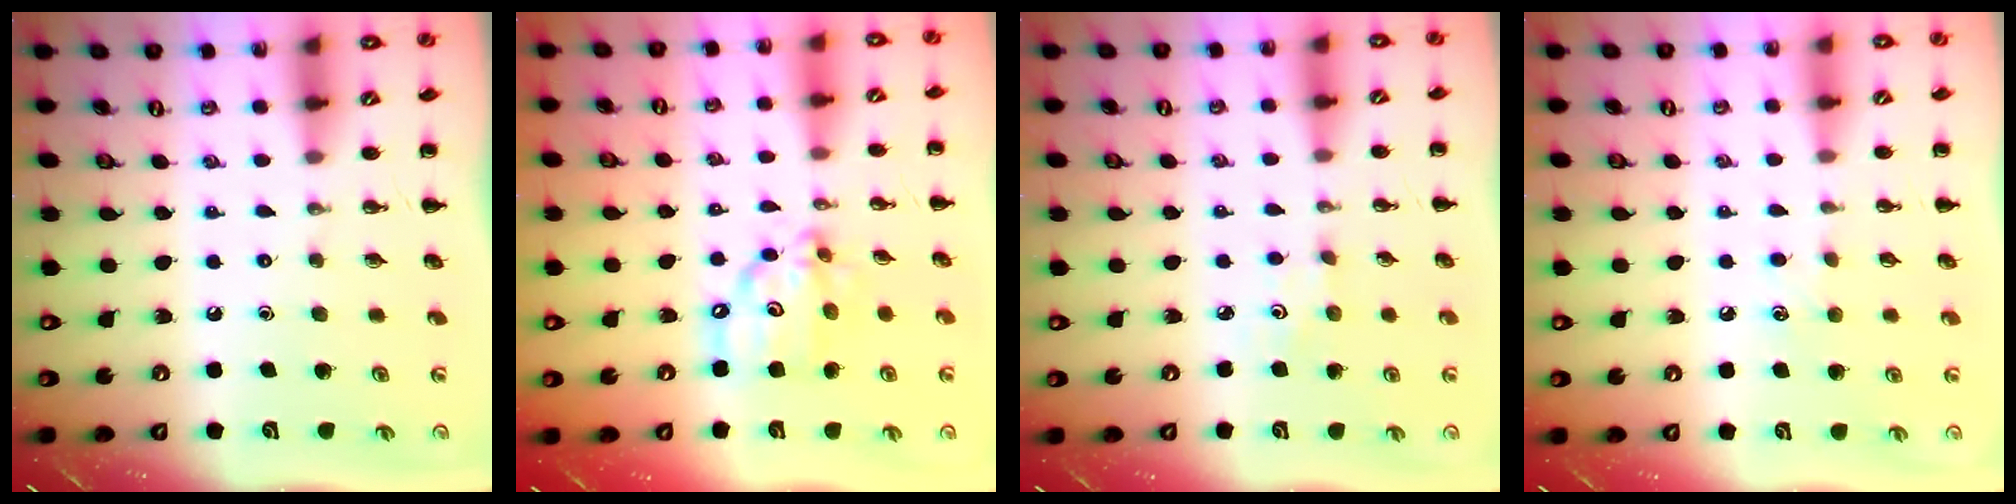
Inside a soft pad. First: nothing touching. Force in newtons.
{"total": 11.5, "press": 11.2, "slide": 2.5}
{"total": 1.8, "press": 1.7, "slide": 0.6}
{"total": 4.1, "press": 3.9, "slide": 1.2}